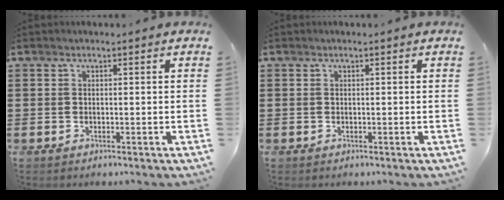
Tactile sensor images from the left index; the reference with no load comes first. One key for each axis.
{"total": 0.0}